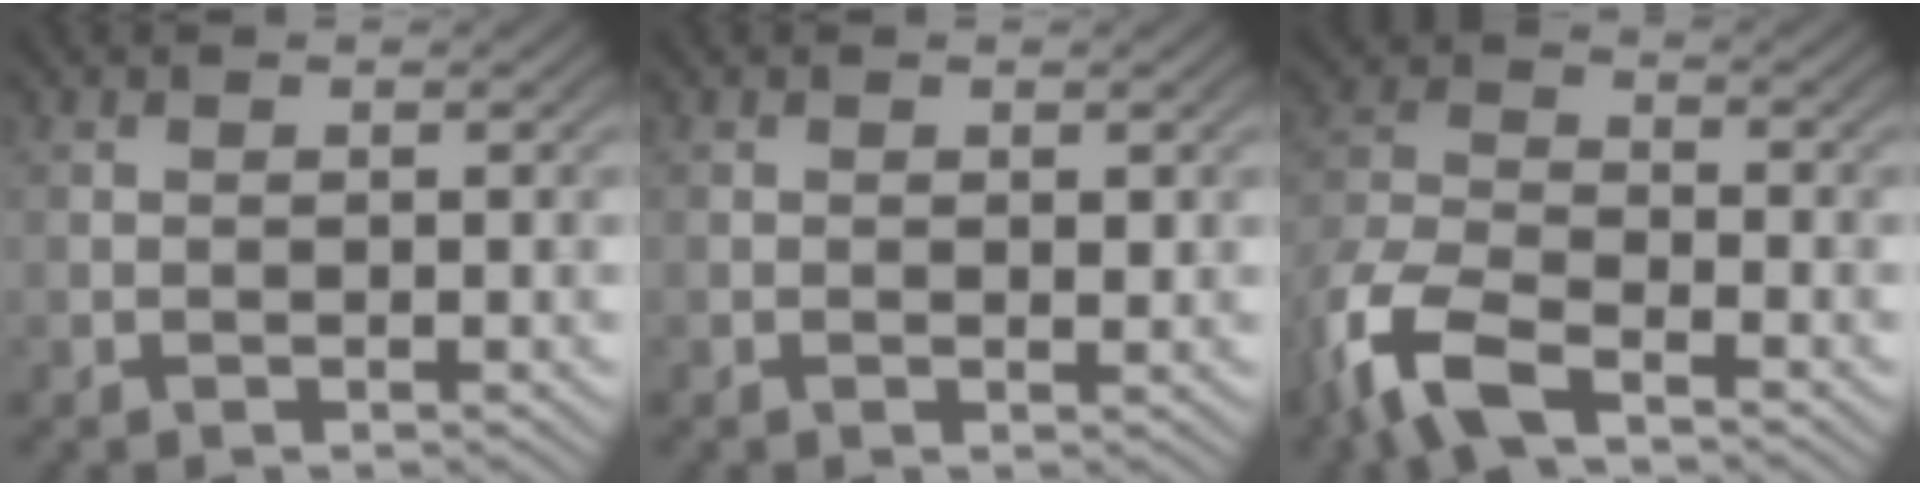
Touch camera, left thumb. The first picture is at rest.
{"total": 0.7, "force": [0.2, 0.3, 0.6], "torque": [-0.006, -0.003, 0.001]}
{"total": 9.2, "force": [-6.0, 3.7, 5.9], "torque": [-0.134, -0.011, -0.139]}